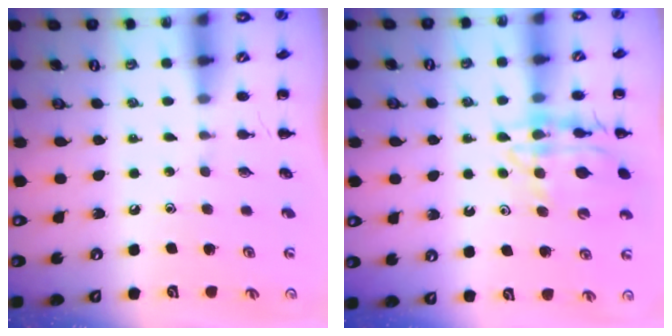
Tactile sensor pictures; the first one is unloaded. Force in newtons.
{"total": 13.1, "press": 13.0, "slide": 2.2}